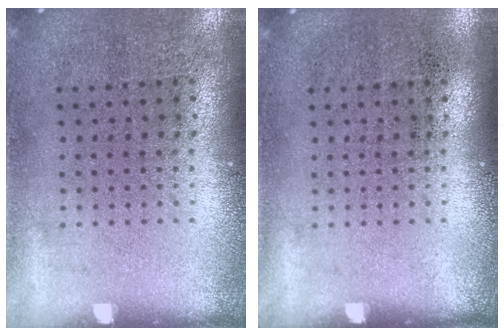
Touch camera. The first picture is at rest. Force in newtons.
{"total": 0.0}